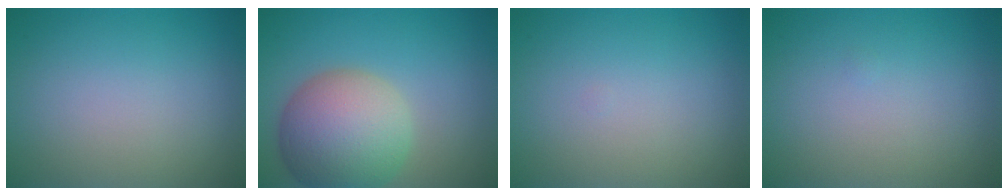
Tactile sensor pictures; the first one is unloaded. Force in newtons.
{"total": 9.0, "press": 9.0, "slide": 0.6}
{"total": 0.0}
{"total": 0.0}